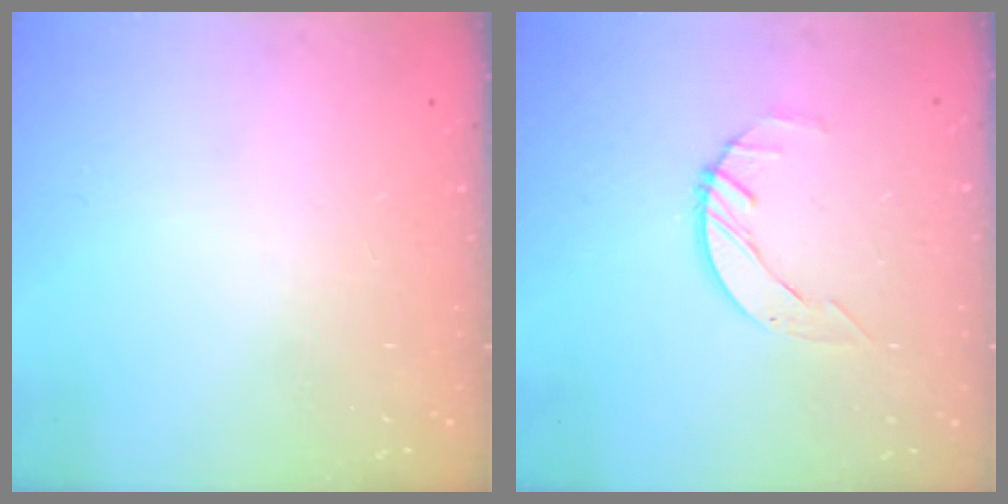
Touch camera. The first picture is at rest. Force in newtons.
{"total": 3.3, "press": 3.2, "slide": 0.4}